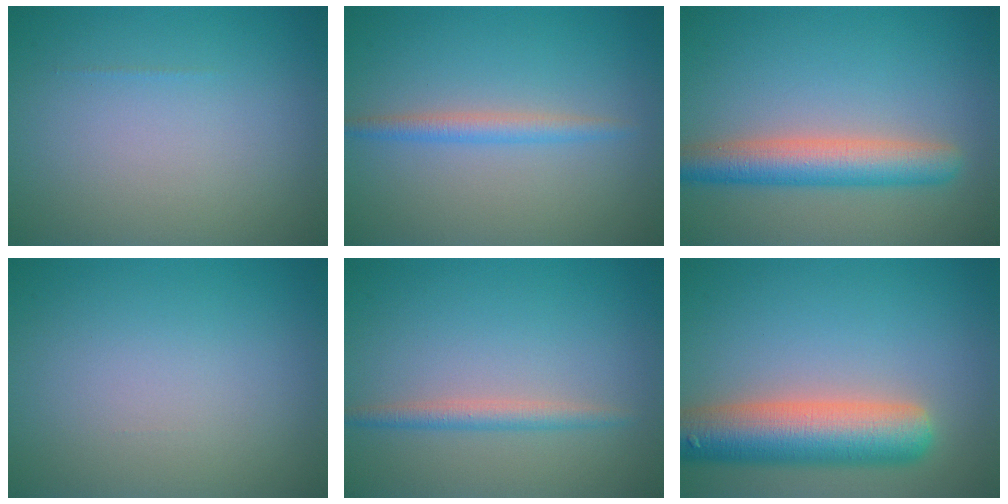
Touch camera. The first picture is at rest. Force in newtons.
{"total": 1.9, "press": 1.9, "slide": 0.2}
{"total": 5.0, "press": 5.0, "slide": 0.3}
{"total": 0.0}
{"total": 1.8, "press": 1.8, "slide": 0.1}
{"total": 8.5, "press": 8.5, "slide": 0.4}